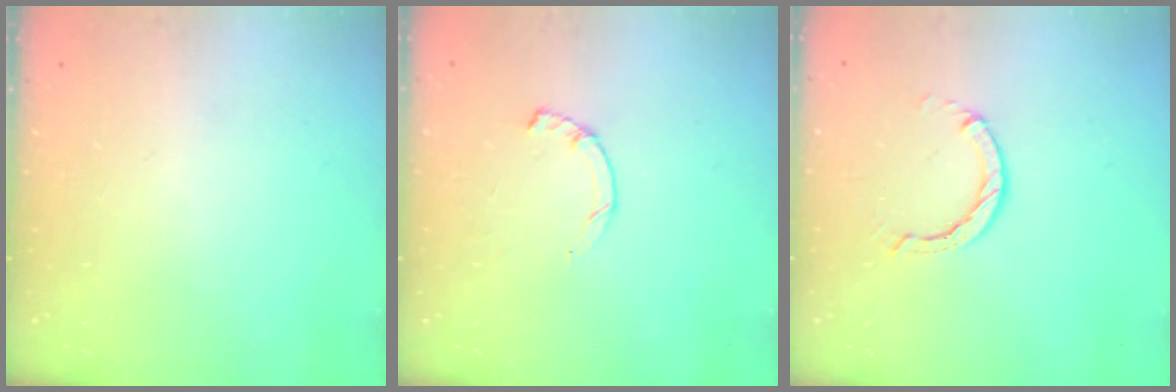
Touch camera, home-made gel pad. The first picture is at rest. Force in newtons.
{"total": 2.3, "press": 2.3, "slide": 0.4}
{"total": 3.2, "press": 3.1, "slide": 0.5}